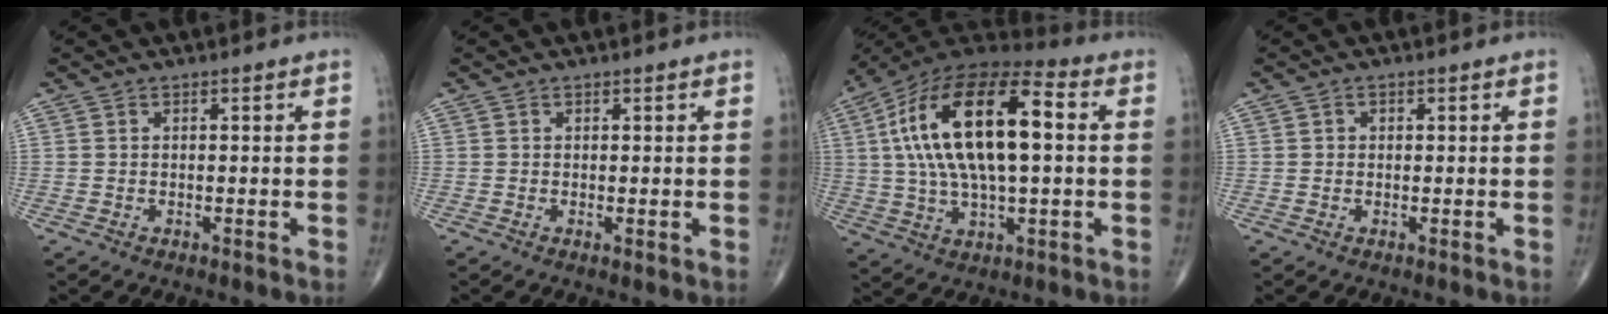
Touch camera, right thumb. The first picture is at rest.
{"total": 0.8, "force": [0.0, 0.3, 0.7], "torque": [-0.013, -0.004, -0.002]}
{"total": 24.0, "force": [3.2, 10.4, 21.4], "torque": [-0.401, 0.028, 0.044]}
{"total": 0.9, "force": [0.1, 0.9, 0.3], "torque": [0.001, 0.002, 0.000]}